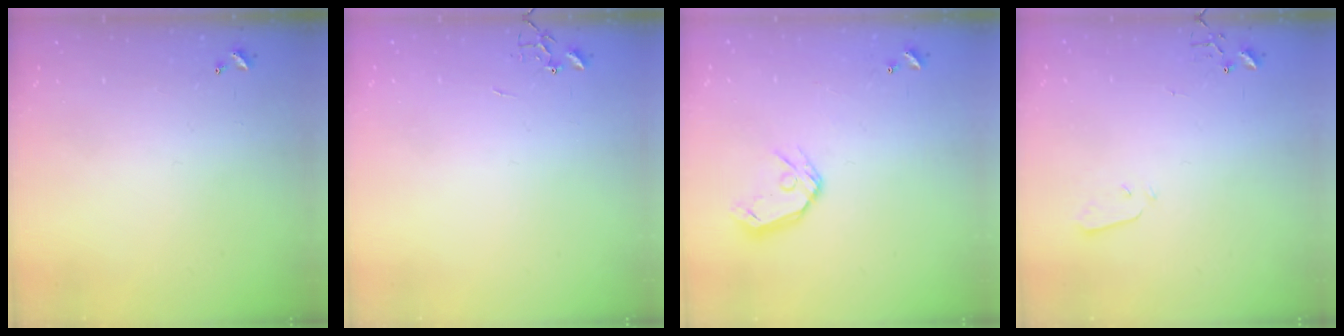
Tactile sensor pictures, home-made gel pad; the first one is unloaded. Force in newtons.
{"total": 0.0}
{"total": 10.4, "press": 10.2, "slide": 1.6}
{"total": 3.5, "press": 3.5, "slide": 0.3}